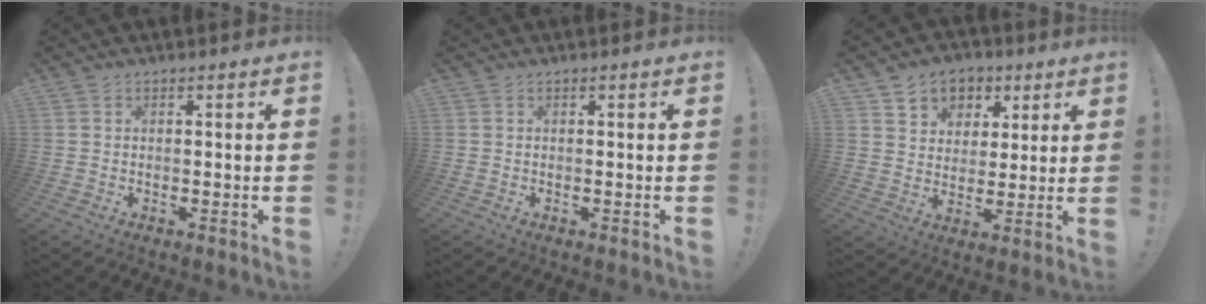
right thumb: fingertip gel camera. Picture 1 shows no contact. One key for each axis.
{"total": 0.0}
{"total": 7.9, "fx": 3.5, "fy": 7.0, "fz": 1.4, "tx": -0.010, "ty": -0.027, "tz": 0.069}